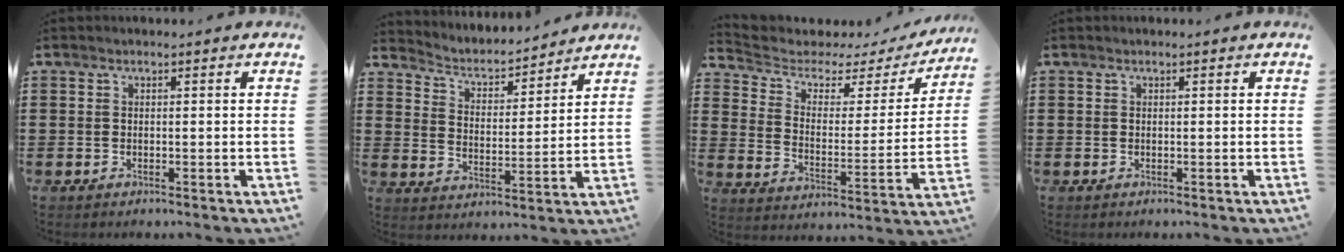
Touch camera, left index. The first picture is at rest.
{"total": 3.3, "force": [3.1, 1.0, 0.7], "torque": [-0.033, -0.026, 0.045]}
{"total": 3.5, "force": [2.5, 1.9, 1.6], "torque": [-0.053, -0.017, 0.033]}
{"total": 0.0}